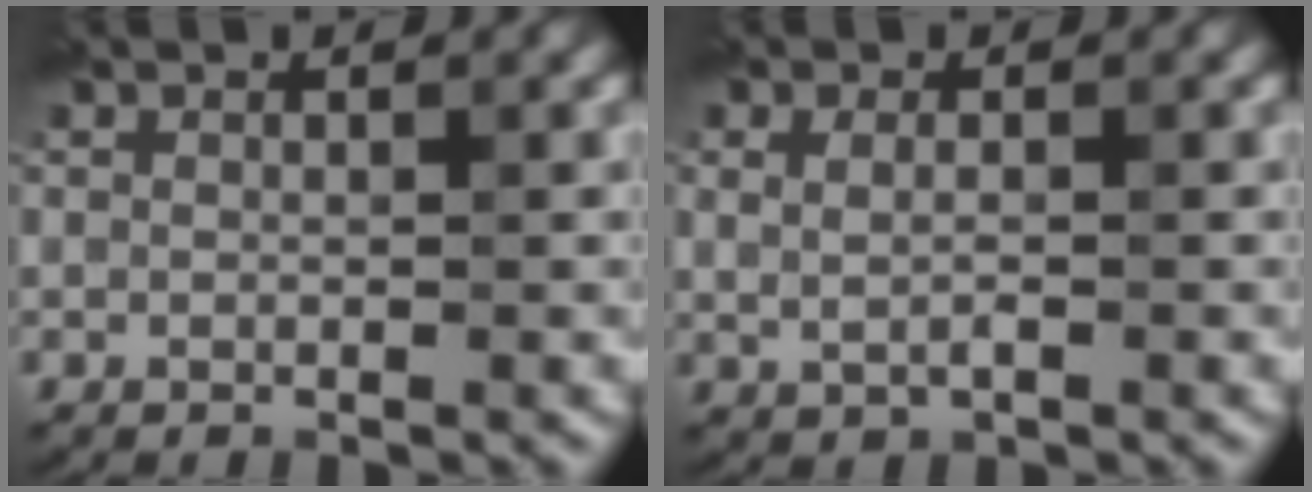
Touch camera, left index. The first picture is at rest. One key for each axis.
{"total": 1.6, "fx": 0.1, "fy": 0.8, "fz": 1.5, "tx": -0.039, "ty": 0.003, "tz": 0.010}